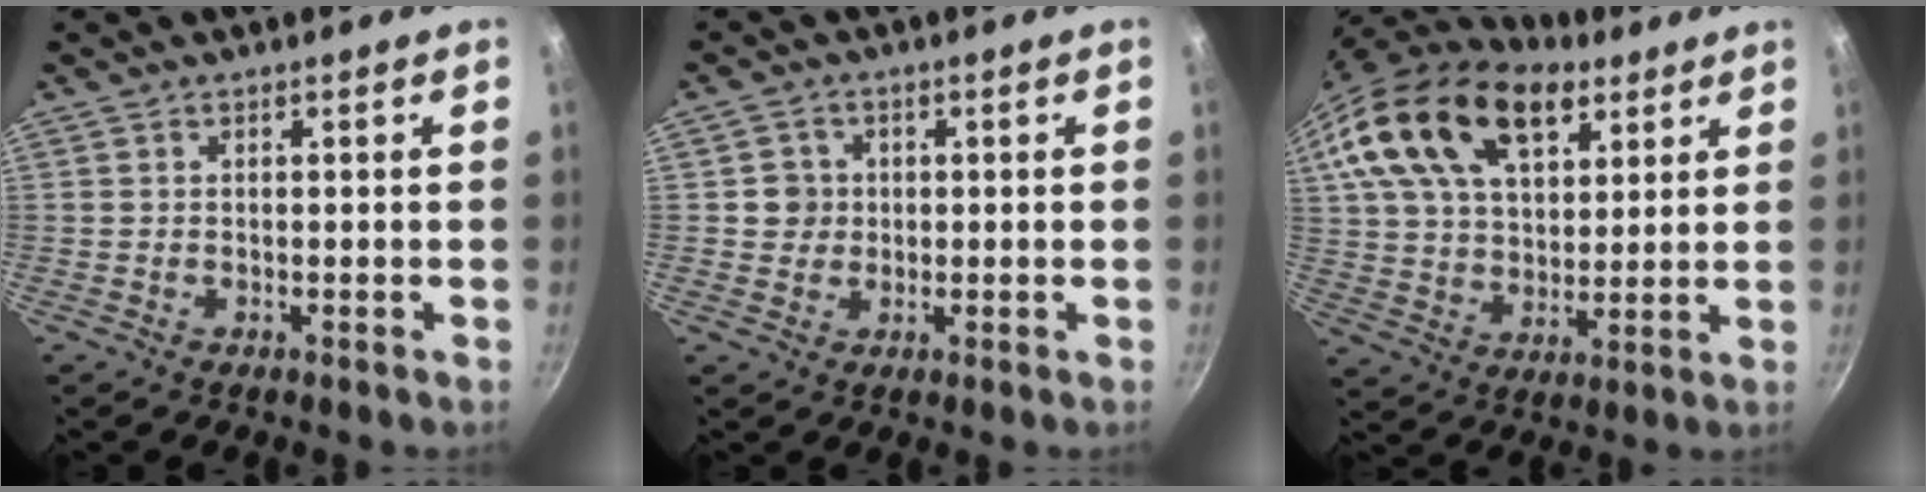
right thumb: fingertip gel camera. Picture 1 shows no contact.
{"total": 3.6, "force": [0.3, 3.5, 0.8], "torque": [0.010, 0.006, 0.001]}
{"total": 21.1, "force": [12.6, 11.5, 12.4], "torque": [-0.185, -0.031, 0.221]}